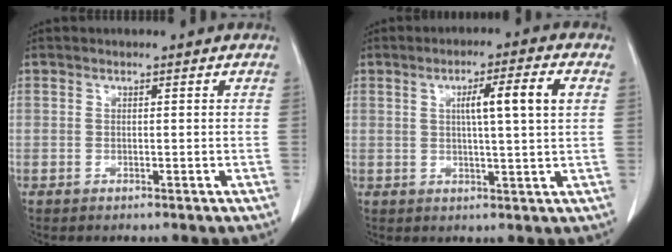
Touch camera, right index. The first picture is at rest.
{"total": 7.4, "force": [1.9, -0.1, 7.1], "torque": [-0.117, 0.007, 0.029]}